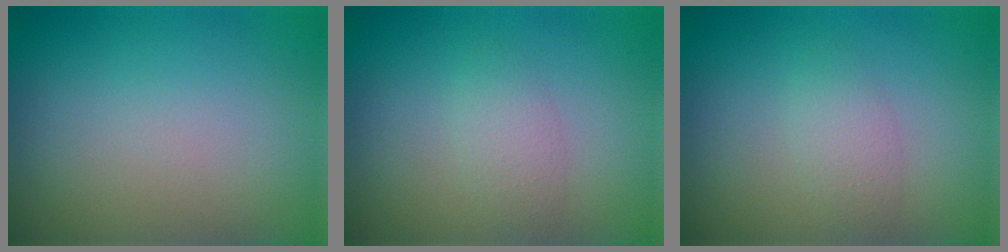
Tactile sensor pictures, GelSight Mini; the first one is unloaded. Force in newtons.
{"total": 2.3, "press": 2.3, "slide": 0.0}
{"total": 2.3, "press": 2.3, "slide": 0.0}